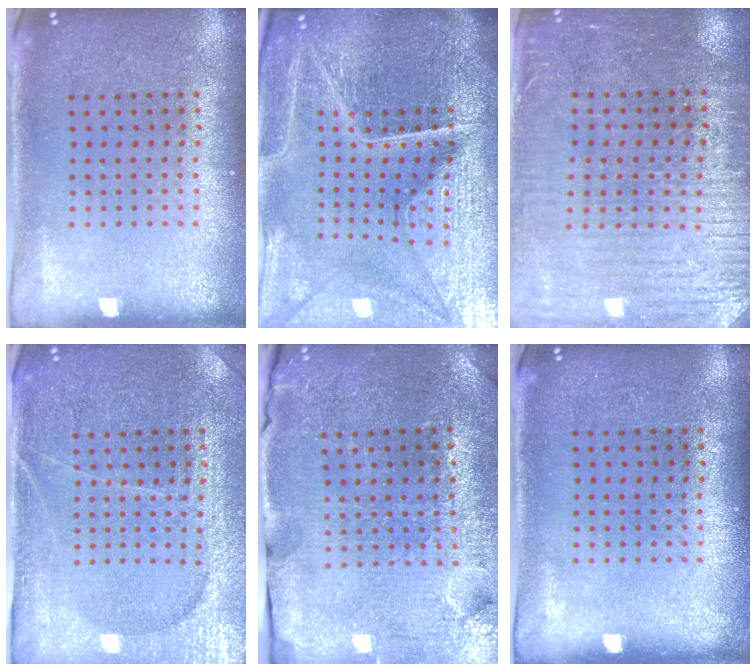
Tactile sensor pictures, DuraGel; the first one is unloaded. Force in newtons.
{"total": 6.5, "press": 5.7, "slide": 3.1}
{"total": 3.1, "press": 2.9, "slide": 1.1}
{"total": 4.0, "press": 3.7, "slide": 1.3}
{"total": 3.8, "press": 3.7, "slide": 0.7}
{"total": 0.0}